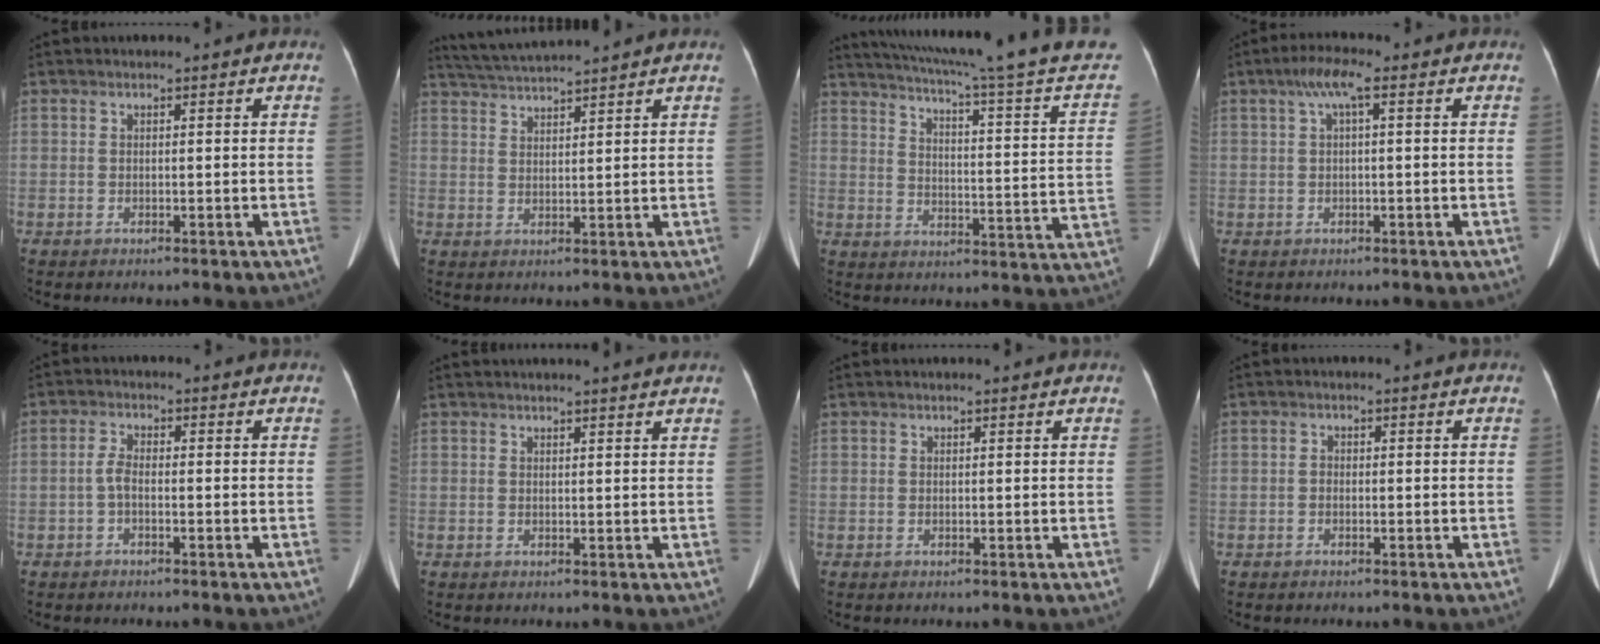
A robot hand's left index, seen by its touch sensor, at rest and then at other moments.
{"total": 7.0, "force": [6.6, -1.1, 2.1], "torque": [-0.046, 0.022, 0.118]}
{"total": 25.2, "force": [22.0, -1.7, 12.1], "torque": [-0.192, -0.065, 0.274]}
{"total": 3.7, "force": [1.3, 0.5, 3.4], "torque": [-0.067, 0.021, 0.025]}
{"total": 2.1, "force": [-0.8, 0.8, 1.7], "torque": [-0.038, 0.003, -0.015]}
{"total": 6.2, "force": [5.9, -0.2, 1.9], "torque": [-0.023, 0.019, 0.058]}
{"total": 1.4, "force": [1.3, 0.2, 0.3], "torque": [-0.008, 0.012, 0.018]}
{"total": 0.9, "force": [-0.4, 0.8, 0.1], "torque": [-0.001, 0.003, -0.009]}